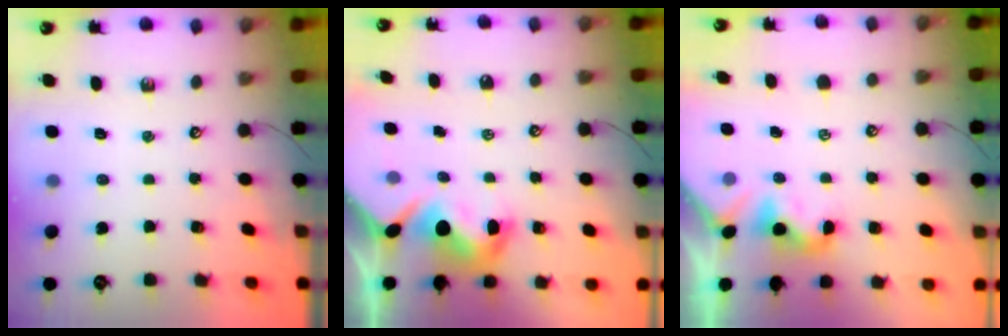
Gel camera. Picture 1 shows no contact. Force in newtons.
{"total": 7.2, "press": 7.2, "slide": 0.8}
{"total": 2.0, "press": 2.0, "slide": 0.5}